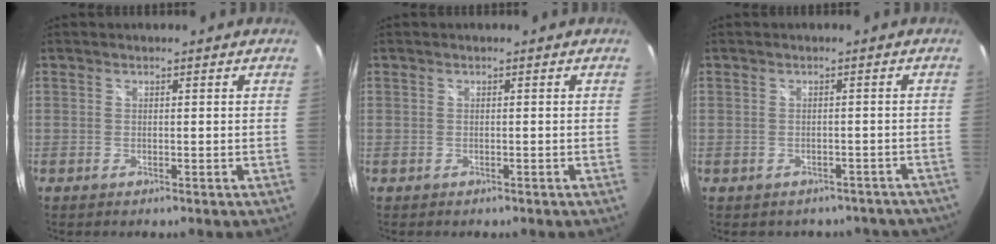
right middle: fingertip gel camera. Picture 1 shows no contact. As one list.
[{"total": 0.5, "force": [-0.4, 0.3, 0.1], "torque": [-0.004, -0.001, -0.006]}, {"total": 8.6, "force": [-7.0, 4.4, 2.3], "torque": [-0.040, 0.000, -0.066]}]